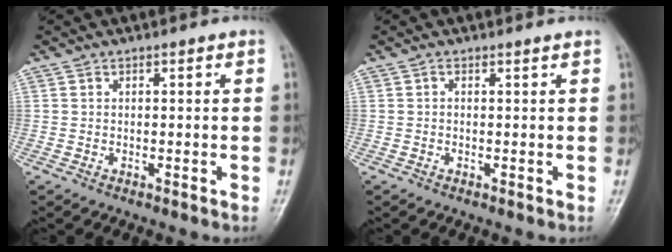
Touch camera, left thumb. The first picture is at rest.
{"total": 0.5, "force": [0.3, 0.0, 0.5], "torque": [-0.013, 0.006, 0.004]}